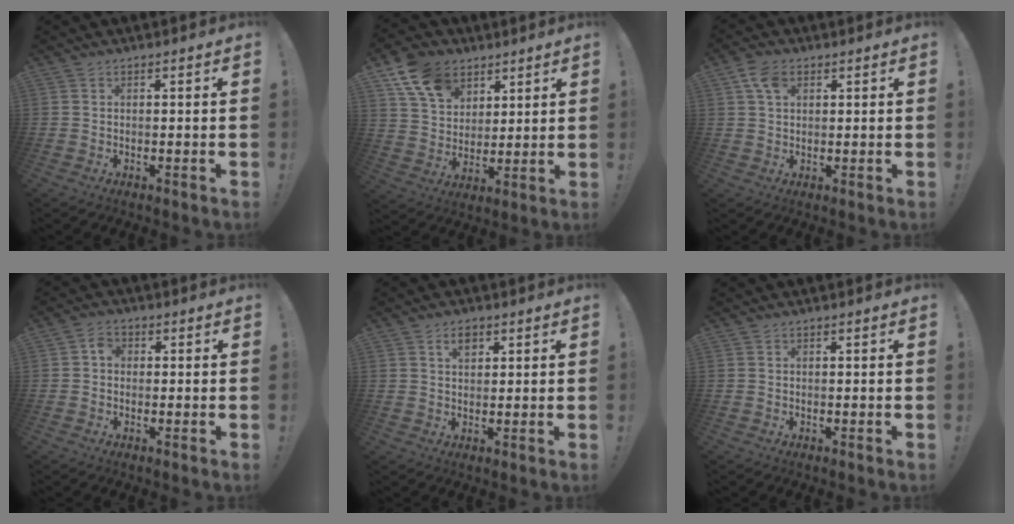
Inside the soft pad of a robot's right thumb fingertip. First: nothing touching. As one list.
[{"total": 14.0, "force": [8.2, 9.6, 5.9], "torque": [-0.101, -0.039, 0.160]}, {"total": 6.0, "force": [2.7, 4.0, 3.6], "torque": [-0.063, 0.000, 0.052]}, {"total": 3.2, "force": [0.1, 2.6, 2.0], "torque": [-0.033, 0.008, 0.000]}, {"total": 3.7, "force": [1.9, 2.3, 2.1], "torque": [-0.029, -0.001, 0.031]}, {"total": 0.0}]